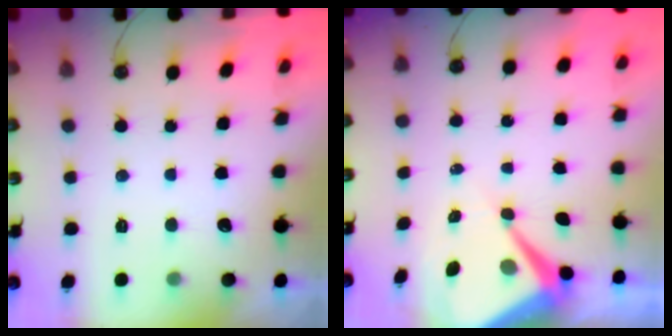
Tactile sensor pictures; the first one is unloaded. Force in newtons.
{"total": 8.8, "press": 8.8, "slide": 0.8}